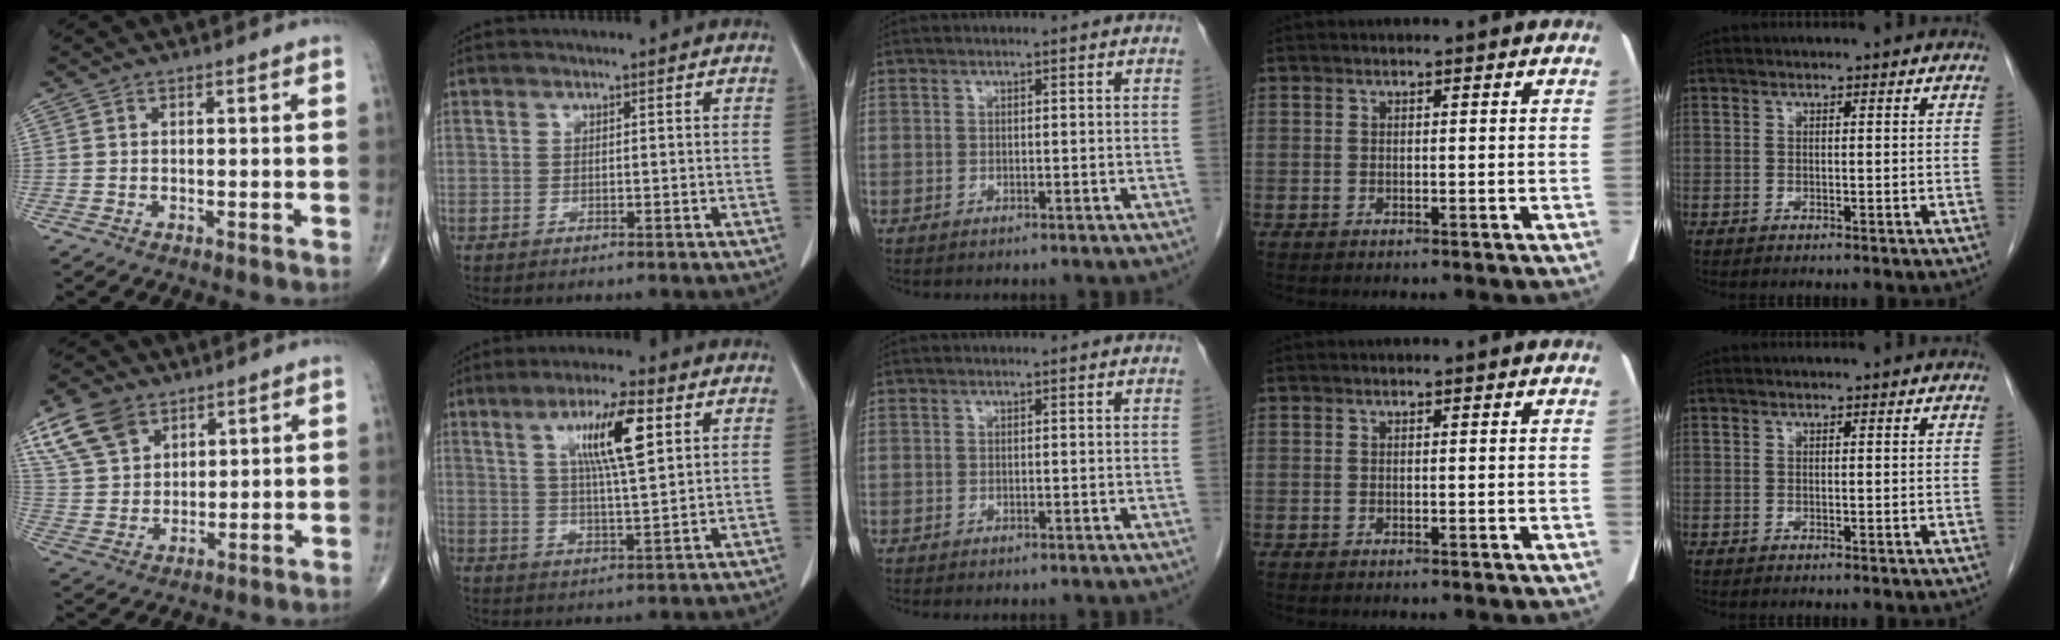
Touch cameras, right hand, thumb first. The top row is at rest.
{"thumb": {"total": 11.1, "force": [6.4, 7.2, 5.4], "torque": [-0.090, -0.016, 0.131]}, "index": {"total": 9.7, "force": [3.8, 1.1, 8.9], "torque": [-0.158, 0.006, 0.065]}, "middle": {"total": 0.6, "force": [-0.6, 0.1, 0.2], "torque": [-0.011, -0.003, -0.009]}}